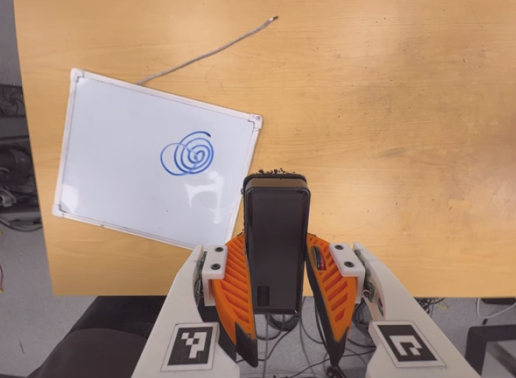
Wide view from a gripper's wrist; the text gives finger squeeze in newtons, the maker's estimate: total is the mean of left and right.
{"total": 5.5, "left": 3.7, "right": 7.3}